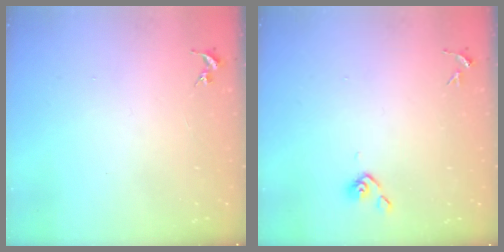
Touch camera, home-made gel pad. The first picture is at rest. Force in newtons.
{"total": 4.3, "press": 4.1, "slide": 1.3}